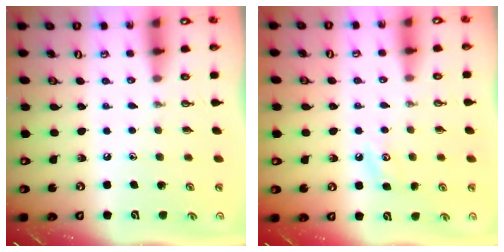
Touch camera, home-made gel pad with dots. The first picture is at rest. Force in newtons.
{"total": 4.3, "press": 4.2, "slide": 0.8}